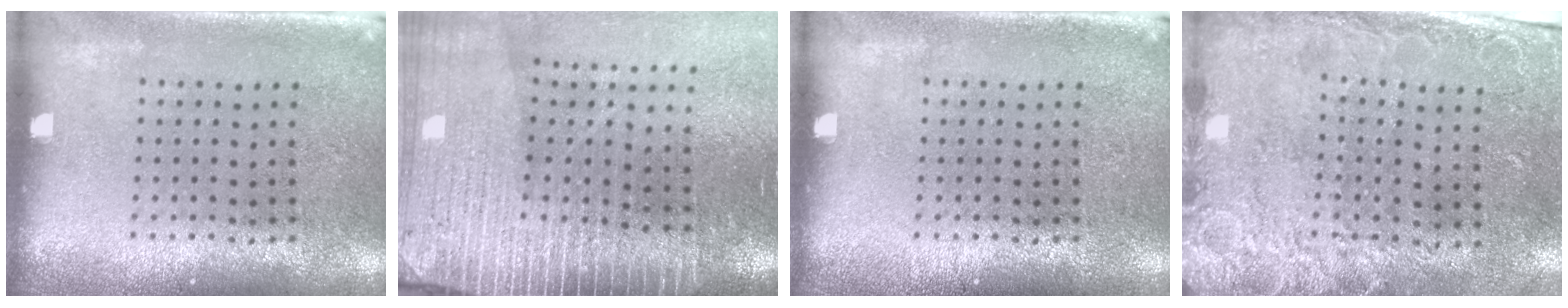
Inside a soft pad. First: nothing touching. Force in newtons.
{"total": 3.6, "press": 3.1, "slide": 1.8}
{"total": 0.0}
{"total": 2.5, "press": 1.9, "slide": 1.6}